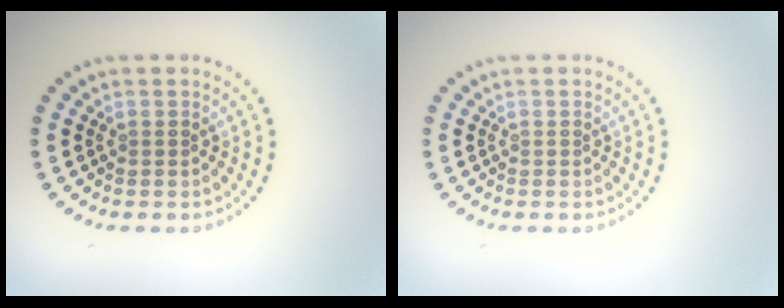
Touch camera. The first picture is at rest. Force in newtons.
{"total": 0.0}